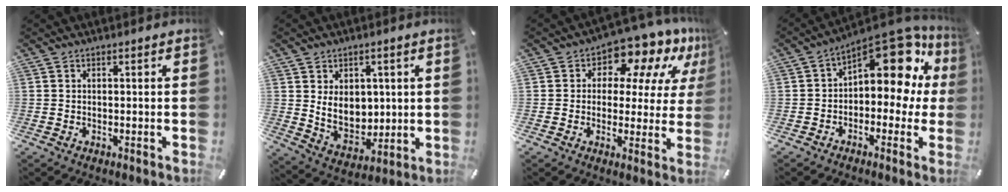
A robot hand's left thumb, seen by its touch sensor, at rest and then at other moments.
{"total": 8.6, "force": [2.3, 6.9, 4.5], "torque": [-0.076, -0.009, 0.044]}
{"total": 10.6, "force": [7.2, 5.8, 5.2], "torque": [-0.087, -0.055, 0.127]}
{"total": 16.8, "force": [8.2, 8.7, 11.7], "torque": [-0.150, -0.068, 0.137]}